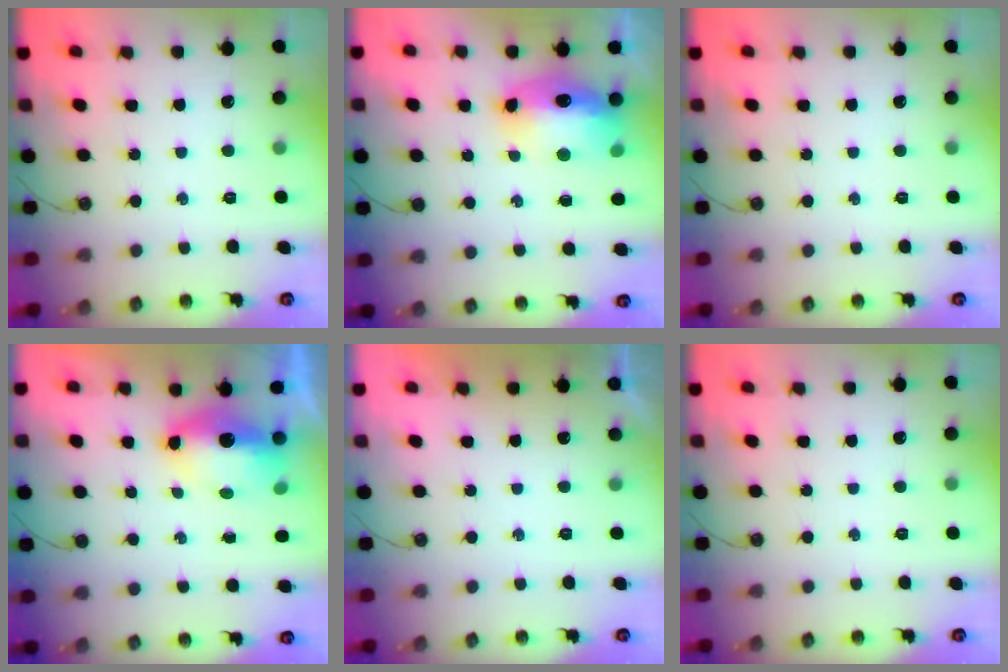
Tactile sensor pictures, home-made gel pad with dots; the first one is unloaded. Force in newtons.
{"total": 15.1, "press": 15.0, "slide": 1.3}
{"total": 0.0}
{"total": 7.3, "press": 7.2, "slide": 0.7}
{"total": 0.0}
{"total": 0.0}